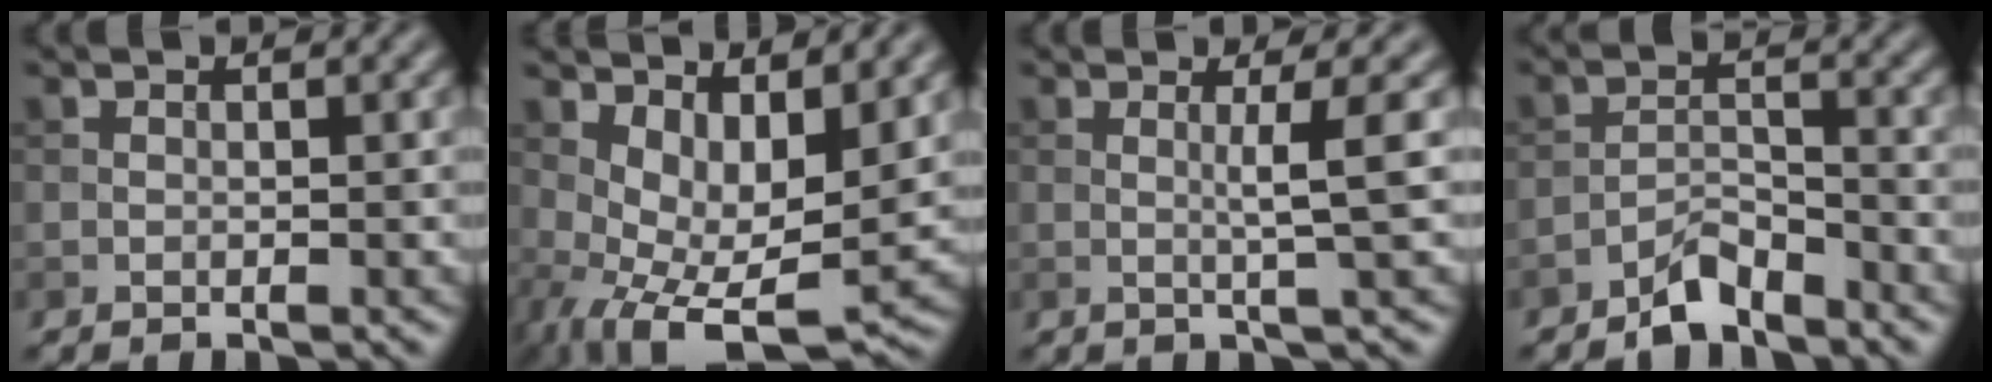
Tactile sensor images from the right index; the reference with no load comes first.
{"total": 8.1, "force": [1.6, 4.2, 6.8], "torque": [-0.119, -0.022, 0.038]}
{"total": 3.1, "force": [0.3, 0.4, 3.0], "torque": [-0.053, 0.002, -0.001]}
{"total": 3.1, "force": [-2.7, 1.0, 1.3], "torque": [-0.019, 0.010, -0.055]}